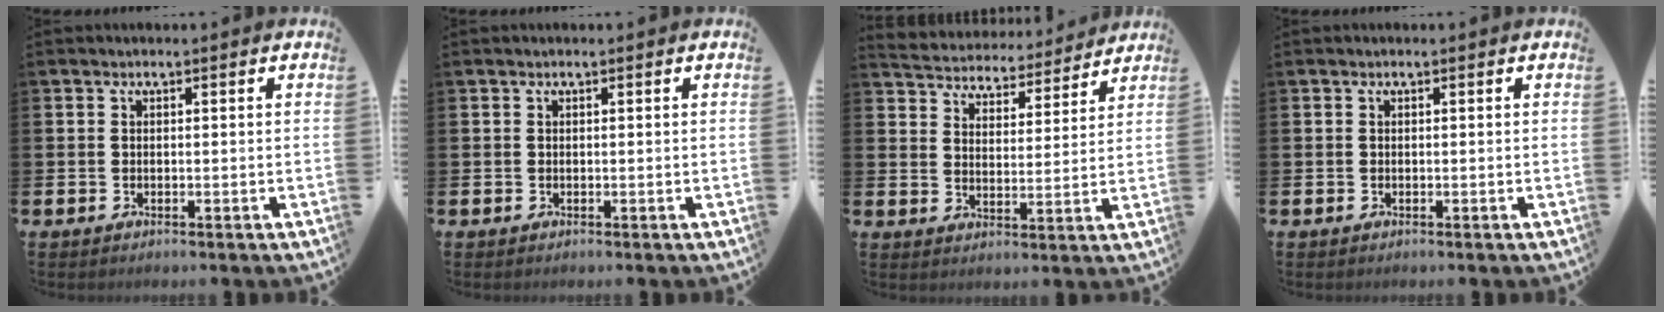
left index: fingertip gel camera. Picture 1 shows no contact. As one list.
[{"total": 0.0}, {"total": 5.0, "force": [4.9, 1.1, -0.1], "torque": [-0.020, -0.044, 0.082]}, {"total": 0.0}]